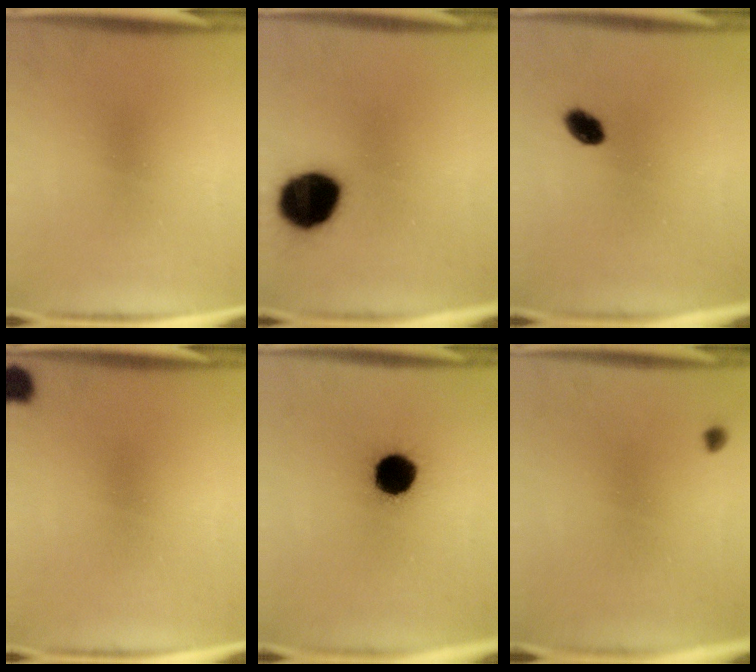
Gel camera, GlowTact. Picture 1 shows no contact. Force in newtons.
{"total": 15.5}
{"total": 4.3}
{"total": 2.5}
{"total": 14.5}
{"total": 0.8}